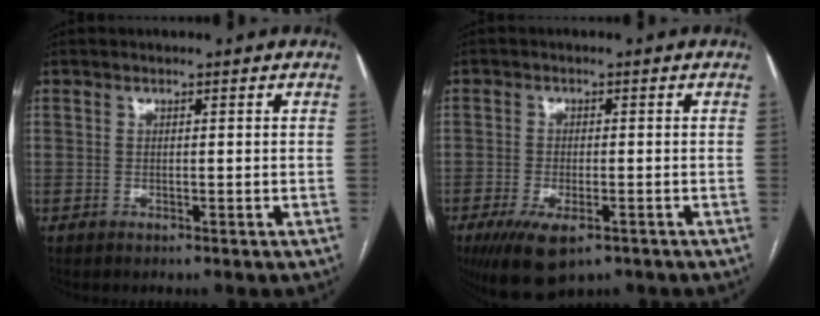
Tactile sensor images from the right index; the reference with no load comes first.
{"total": 8.0, "force": [-4.8, 3.2, 5.6], "torque": [-0.094, -0.014, -0.073]}